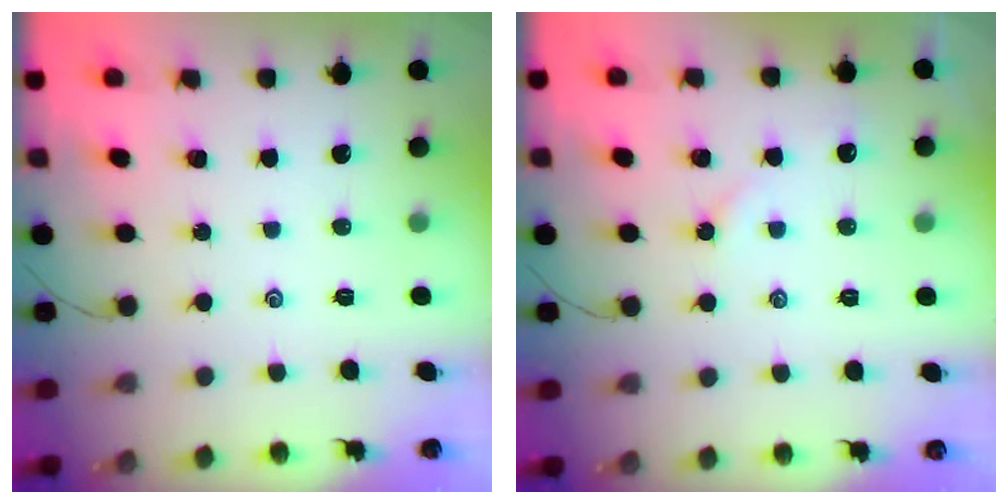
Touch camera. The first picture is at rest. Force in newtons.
{"total": 2.2, "press": 2.1, "slide": 0.5}